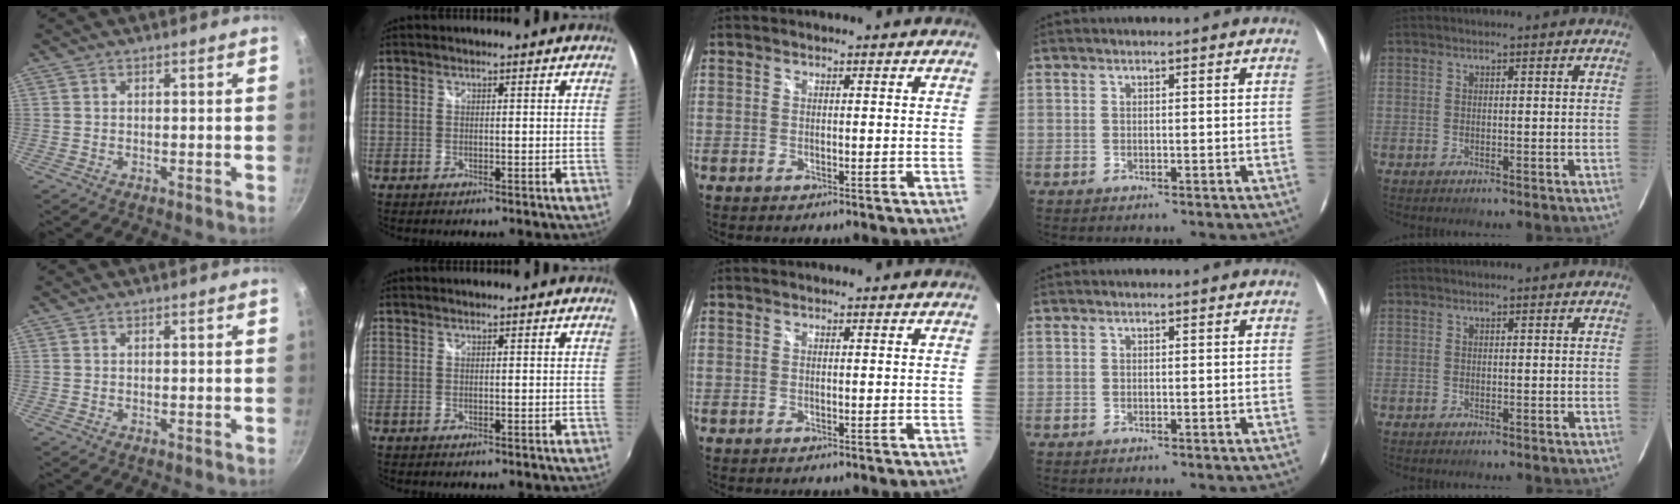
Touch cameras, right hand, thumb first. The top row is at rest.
{}